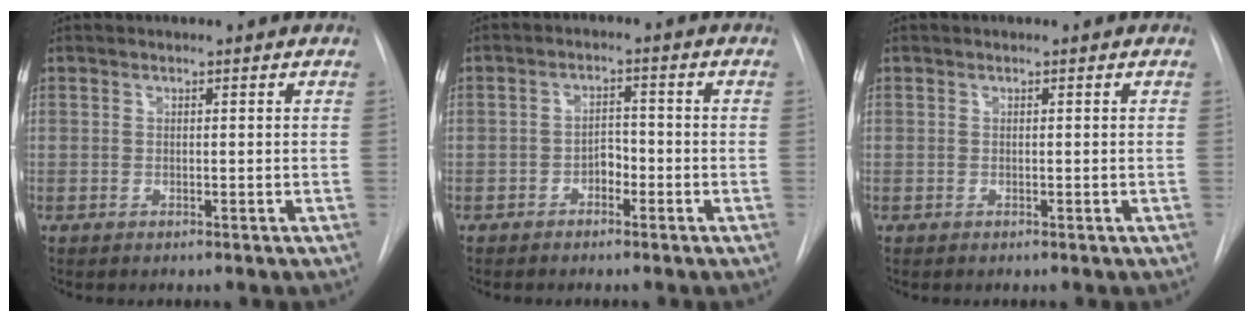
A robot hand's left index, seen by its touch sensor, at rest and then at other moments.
{"total": 2.9, "force": [-1.9, 1.5, 1.5], "torque": [-0.020, 0.004, -0.034]}
{"total": 0.0}